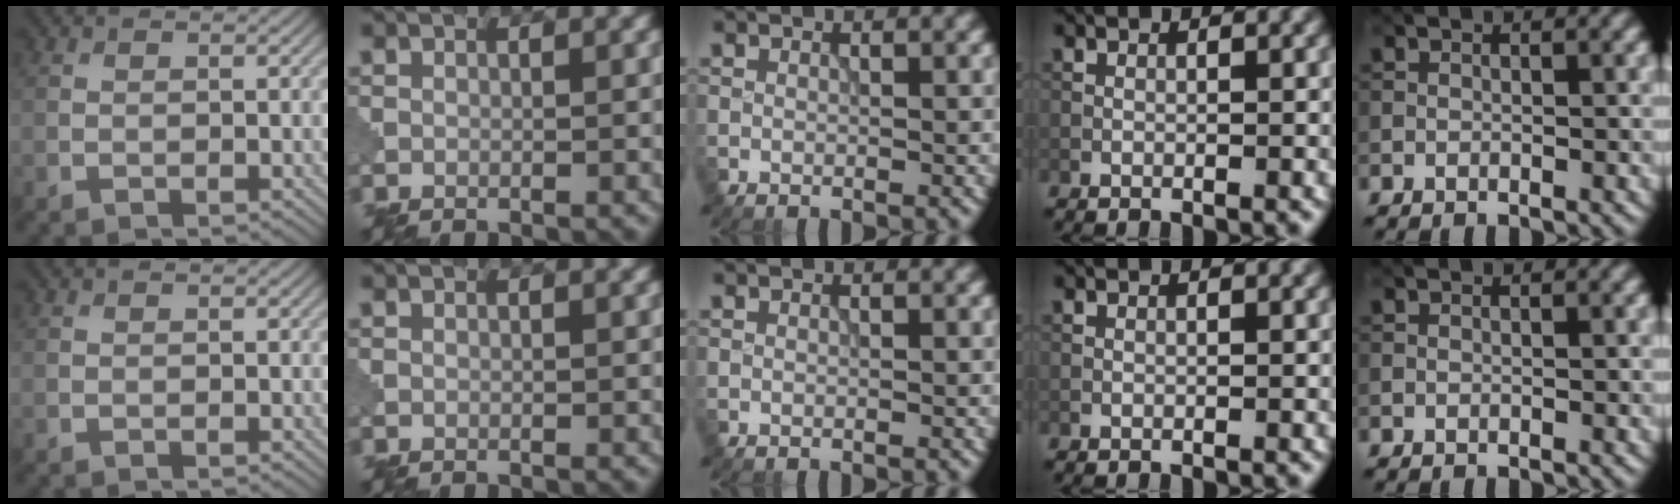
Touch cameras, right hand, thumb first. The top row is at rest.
{}